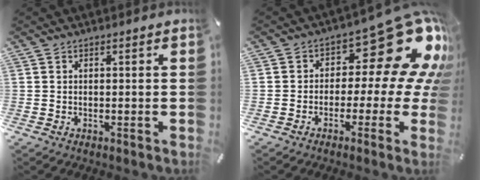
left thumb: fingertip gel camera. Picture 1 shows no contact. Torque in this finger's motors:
{"motor_torque": [0.58, 0.48, 0.63, 0.37, 0.07]}